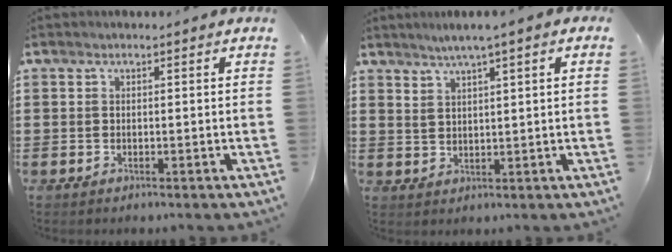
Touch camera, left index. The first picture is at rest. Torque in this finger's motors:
{"motor_torque": [1.10, -1.04, 0.29, 0.09]}